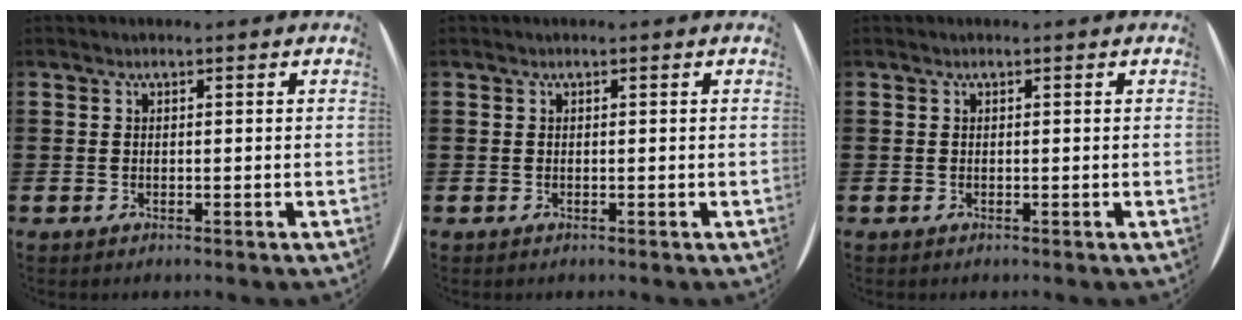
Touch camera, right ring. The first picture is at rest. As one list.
[{"total": 0.0}, {"total": 0.0}]